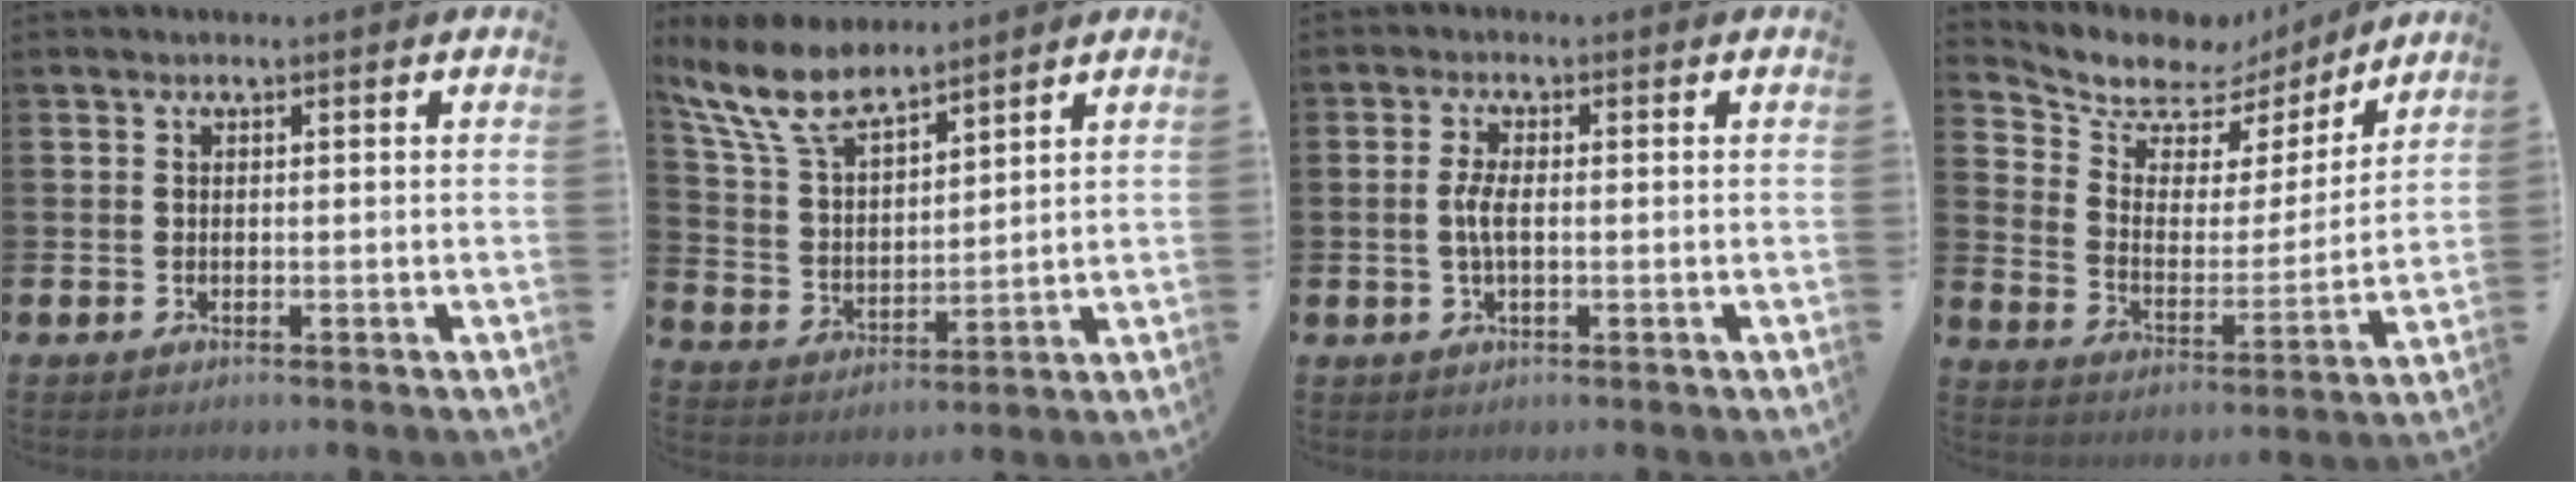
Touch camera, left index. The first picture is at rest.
{"total": 9.0, "force": [7.8, 2.8, 3.5], "torque": [-0.102, -0.030, 0.146]}
{"total": 2.9, "force": [0.0, 1.1, 2.7], "torque": [-0.055, -0.001, -0.005]}
{"total": 9.0, "force": [7.9, 3.8, 2.2], "torque": [-0.085, -0.055, 0.139]}